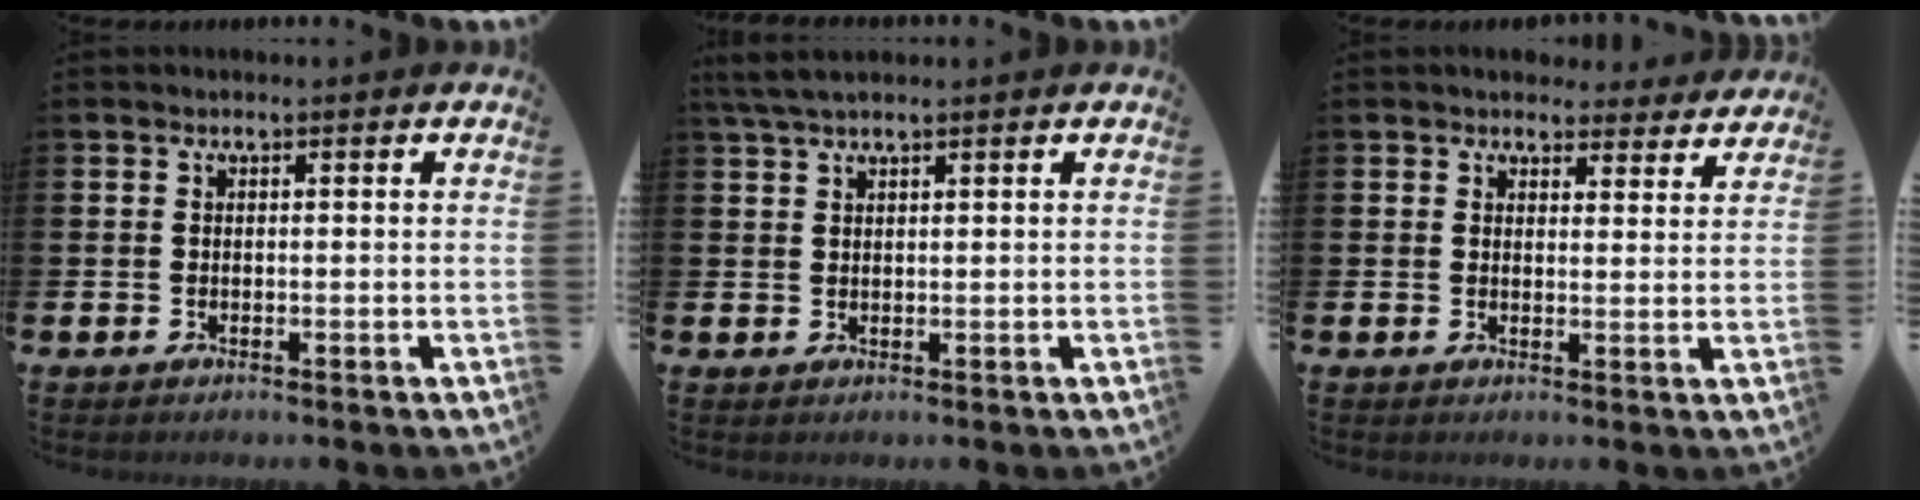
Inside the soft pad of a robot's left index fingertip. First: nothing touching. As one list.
[{"total": 2.6, "force": [2.1, 0.4, 1.5], "torque": [-0.035, 0.003, 0.038]}, {"total": 3.7, "force": [3.4, 1.4, -0.2], "torque": [0.014, -0.025, 0.057]}]